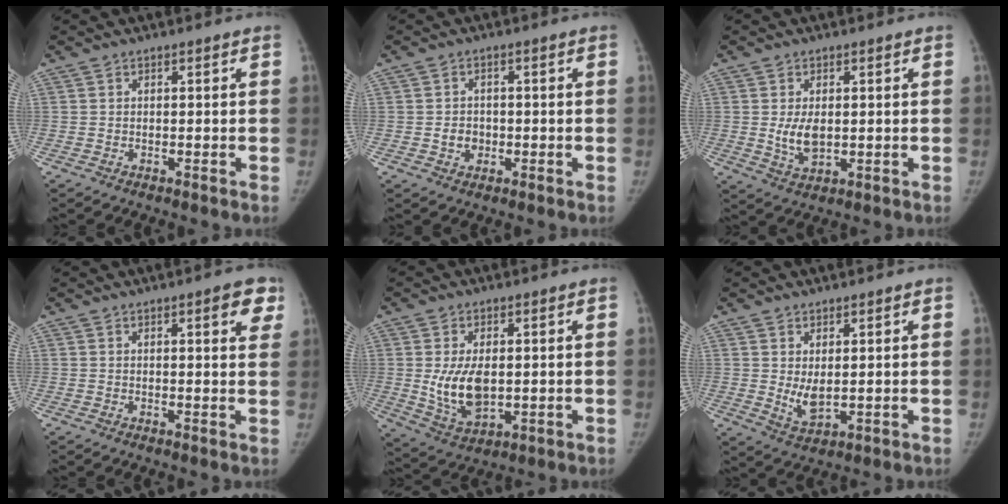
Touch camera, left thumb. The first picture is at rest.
{"total": 1.4, "force": [-0.4, 1.1, 0.7], "torque": [-0.006, 0.005, -0.007]}
{"total": 5.3, "force": [0.2, 3.1, 4.3], "torque": [-0.075, -0.012, 0.012]}
{"total": 5.2, "force": [2.7, 1.6, 4.1], "torque": [-0.029, -0.008, 0.027]}
{"total": 9.7, "force": [0.3, 5.6, 7.9], "torque": [-0.135, -0.013, 0.021]}
{"total": 4.5, "force": [0.7, 2.4, 3.7], "torque": [-0.059, -0.016, 0.025]}